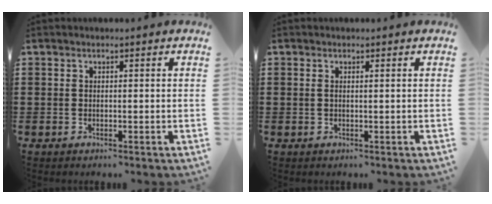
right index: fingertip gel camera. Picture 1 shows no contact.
{"total": 0.5, "force": [0.1, 0.0, 0.5], "torque": [-0.011, -0.001, 0.003]}